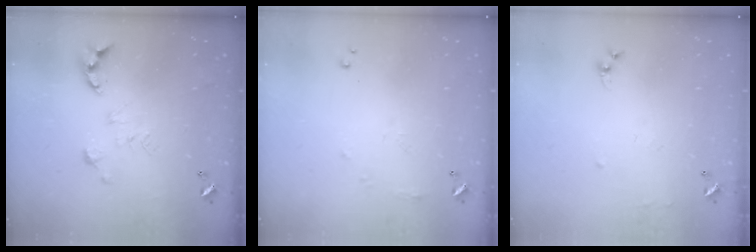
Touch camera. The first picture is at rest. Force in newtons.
{"total": 5.4, "press": 5.3, "slide": 0.6}
{"total": 6.4, "press": 6.4, "slide": 0.8}